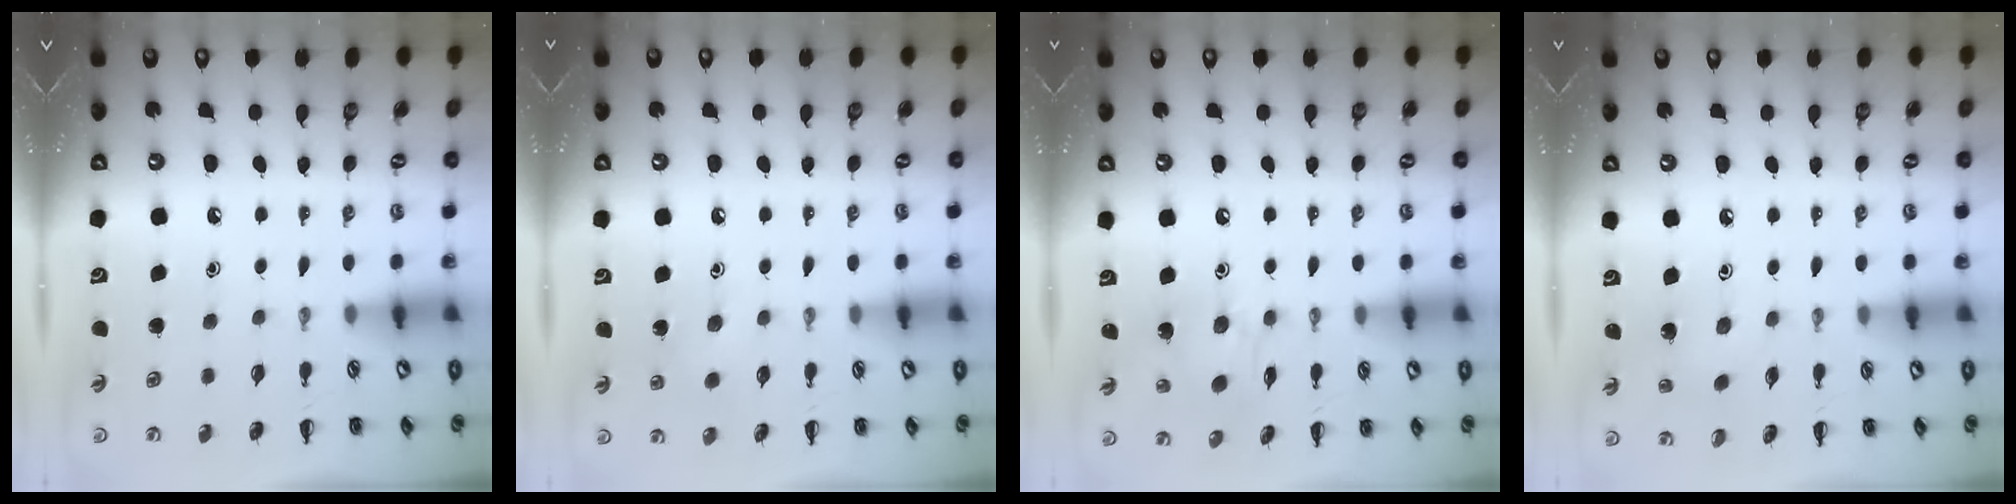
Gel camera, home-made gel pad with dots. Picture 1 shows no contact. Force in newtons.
{"total": 5.3, "press": 5.1, "slide": 1.4}
{"total": 7.5, "press": 7.5, "slide": 0.5}
{"total": 1.6, "press": 1.5, "slide": 0.6}